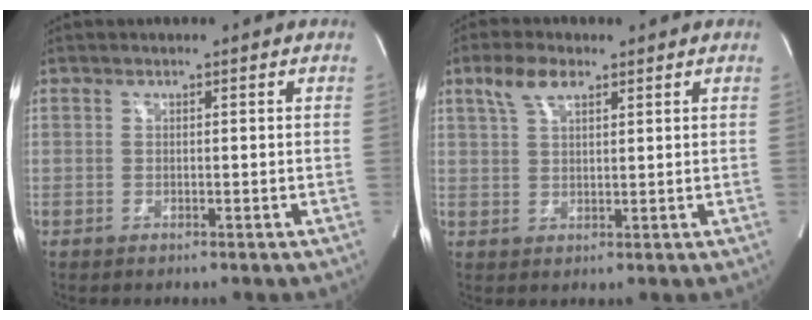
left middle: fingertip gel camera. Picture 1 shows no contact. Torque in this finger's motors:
{"motor_torque": [0.48, -0.23, 0.21, 0.02]}